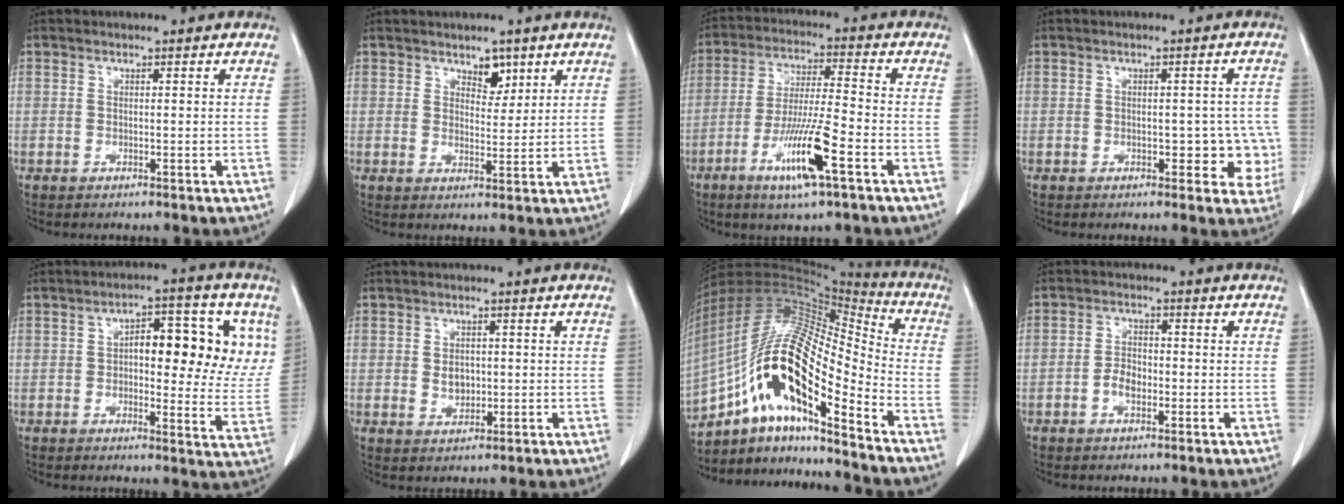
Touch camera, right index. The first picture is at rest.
{"total": 3.4, "force": [2.3, 1.9, 1.7], "torque": [-0.020, -0.003, 0.038]}
{"total": 11.5, "force": [-5.4, 0.4, 10.2], "torque": [-0.194, -0.017, -0.101]}
{"total": 5.3, "force": [-1.0, 2.9, 4.2], "torque": [-0.027, 0.015, -0.010]}
{"total": 14.1, "force": [3.4, 5.7, 12.4], "torque": [-0.146, 0.023, 0.040]}
{"total": 2.8, "force": [0.0, 2.1, 1.9], "torque": [-0.032, 0.001, 0.008]}
{"total": 21.4, "force": [-11.1, 4.8, 17.7], "torque": [-0.359, 0.009, -0.195]}
{"total": 3.0, "force": [-1.2, 1.6, 2.2], "torque": [-0.041, 0.008, -0.024]}